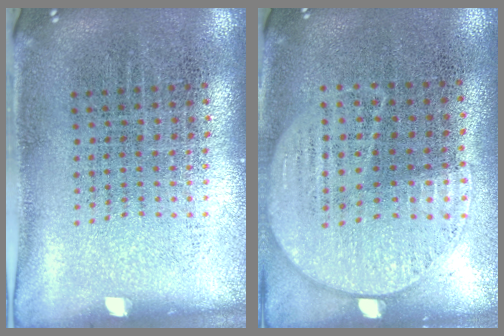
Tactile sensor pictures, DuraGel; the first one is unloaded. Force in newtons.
{"total": 1.2, "press": 1.0, "slide": 0.6}